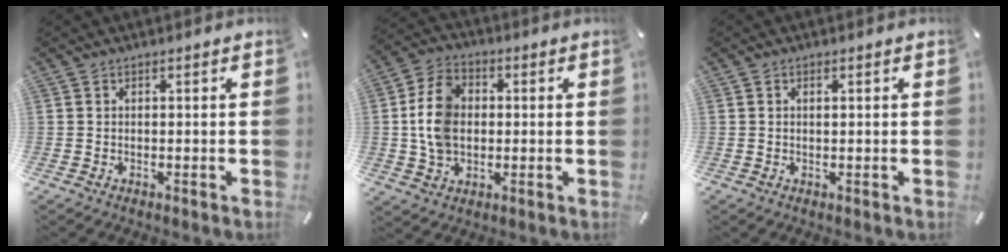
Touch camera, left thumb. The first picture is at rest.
{"total": 10.7, "force": [0.3, 8.3, 6.7], "torque": [-0.154, 0.011, 0.006]}
{"total": 0.8, "force": [0.2, 0.4, 0.6], "torque": [-0.013, 0.002, 0.002]}